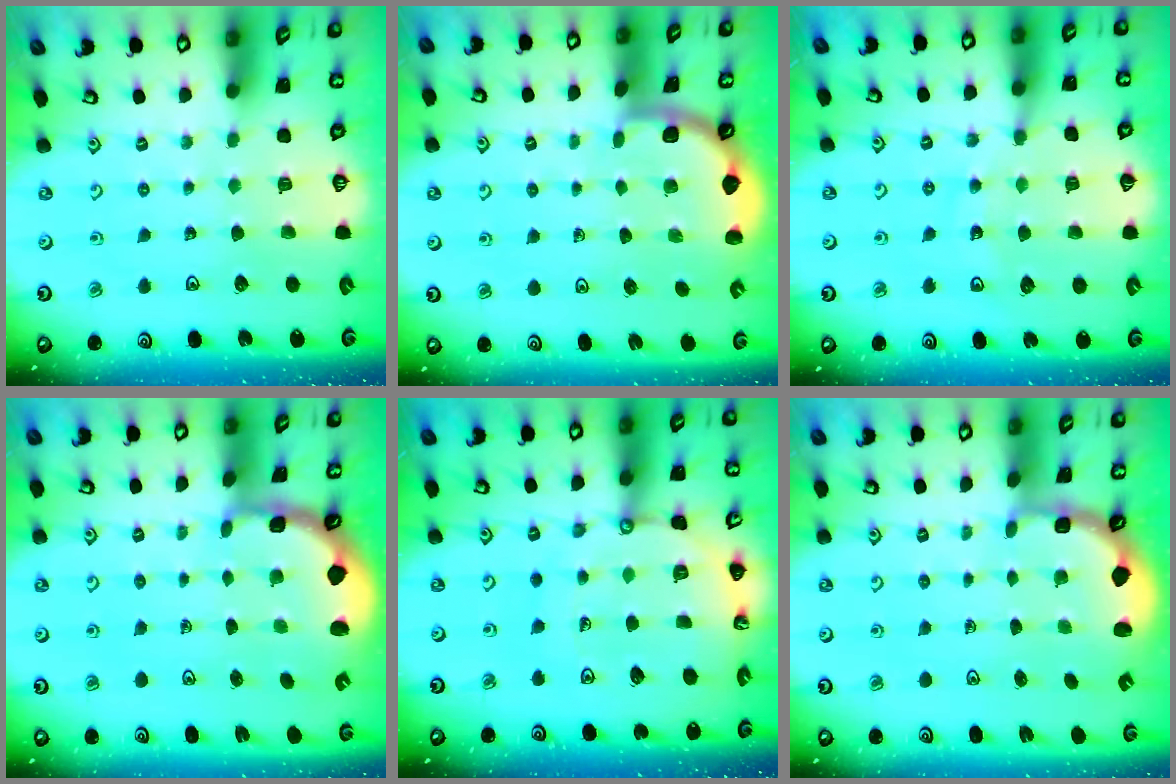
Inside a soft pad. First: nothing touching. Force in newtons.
{"total": 1.7, "press": 1.7, "slide": 0.0}
{"total": 12.7, "press": 12.3, "slide": 3.4}
{"total": 1.8, "press": 1.8, "slide": 0.5}
{"total": 12.9, "press": 12.8, "slide": 1.6}
{"total": 2.7, "press": 2.1, "slide": 1.7}